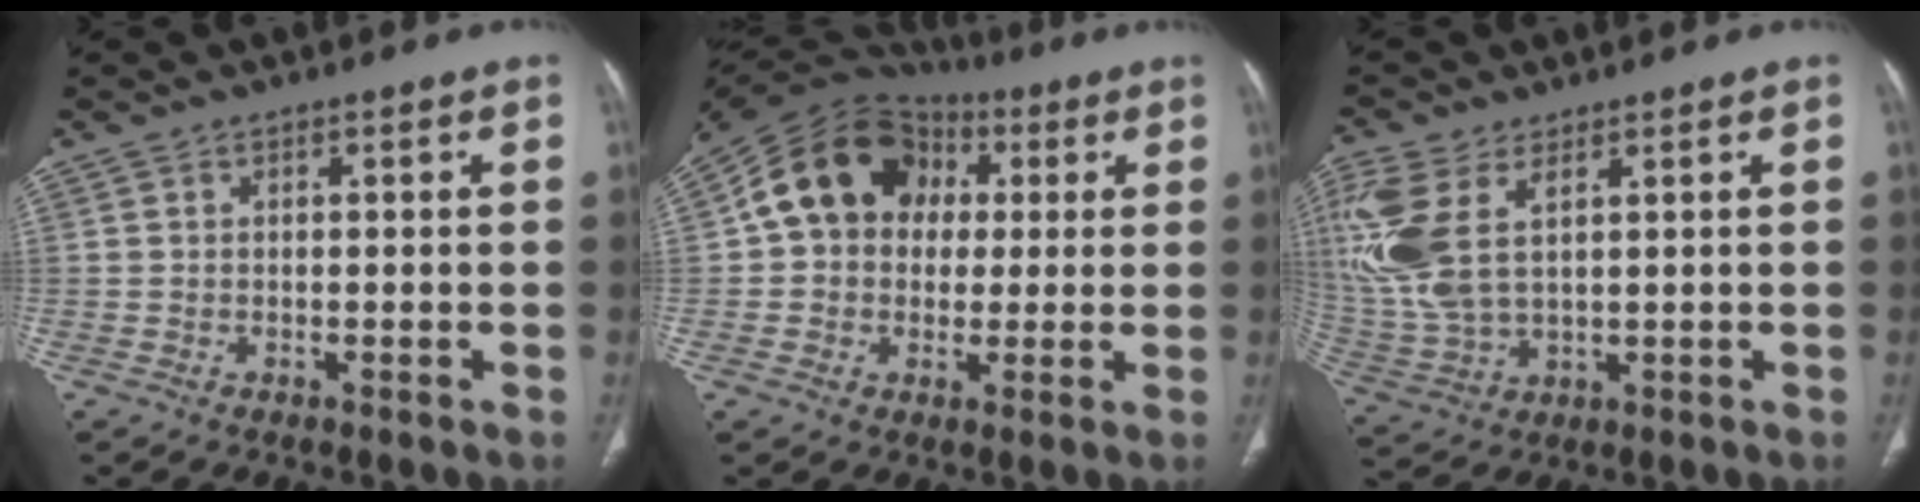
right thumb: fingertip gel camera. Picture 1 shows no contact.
{"total": 15.6, "force": [2.8, 12.9, 8.5], "torque": [-0.127, 0.029, 0.039]}
{"total": 14.5, "force": [4.8, 7.6, 11.4], "torque": [-0.287, -0.005, 0.109]}